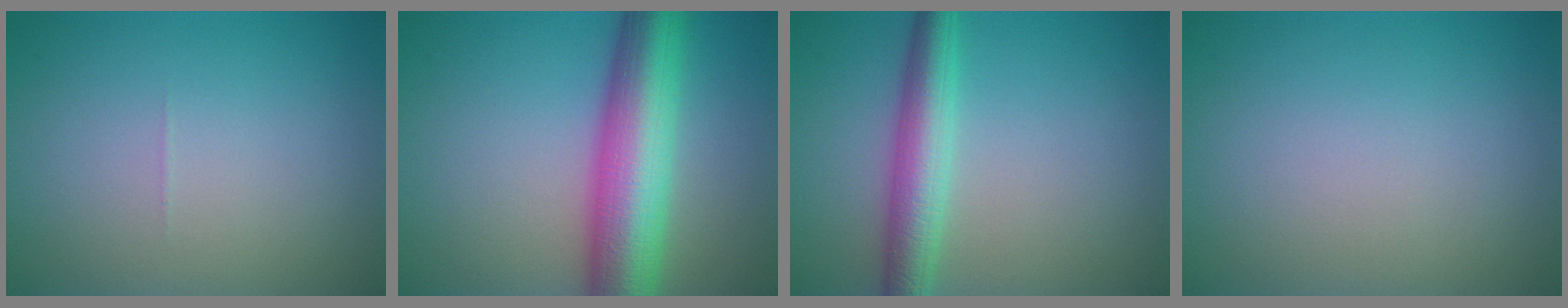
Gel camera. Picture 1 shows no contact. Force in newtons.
{"total": 10.1, "press": 10.1, "slide": 0.1}
{"total": 4.7, "press": 4.7, "slide": 0.1}
{"total": 0.0}